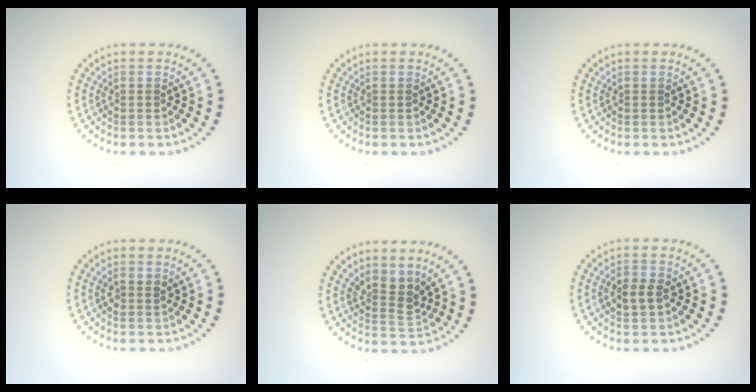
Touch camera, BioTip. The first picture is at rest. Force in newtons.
{"total": 0.0}
{"total": 0.0}
{"total": 1.0, "press": 0.9, "slide": 0.4}
{"total": 2.6, "press": 1.9, "slide": 1.7}
{"total": 2.4, "press": 2.4, "slide": 0.1}